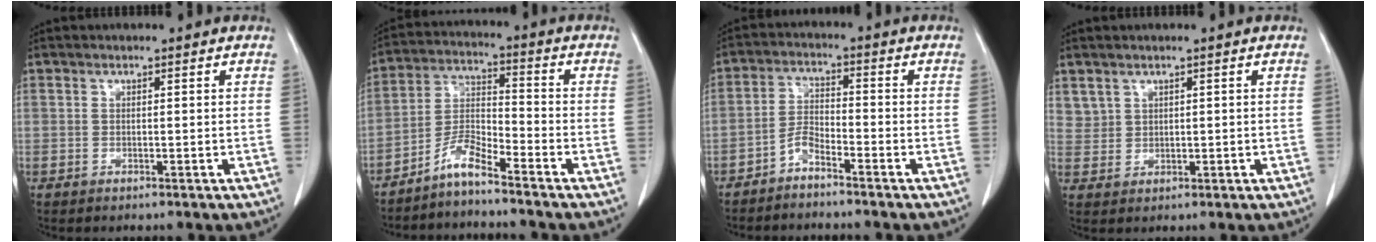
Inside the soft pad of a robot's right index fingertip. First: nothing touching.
{"total": 5.8, "force": [-4.9, 0.3, 3.1], "torque": [-0.070, -0.003, -0.099]}
{"total": 3.4, "force": [-3.0, 0.6, 1.6], "torque": [-0.033, 0.001, -0.062]}
{"total": 2.7, "force": [1.8, 2.0, 0.3], "torque": [0.003, 0.003, 0.041]}